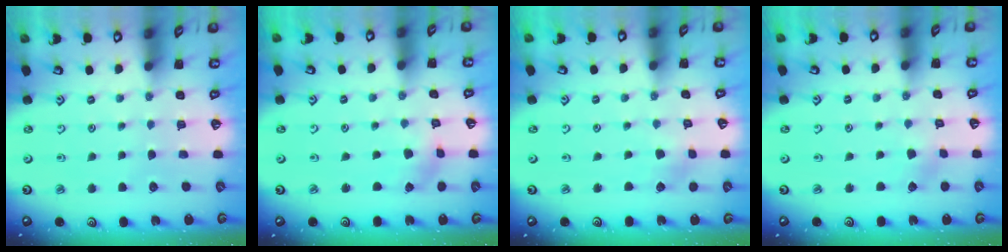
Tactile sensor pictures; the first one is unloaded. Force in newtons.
{"total": 1.1, "press": 1.1, "slide": 0.3}
{"total": 2.5, "press": 2.5, "slide": 0.3}
{"total": 1.8, "press": 1.8, "slide": 0.3}